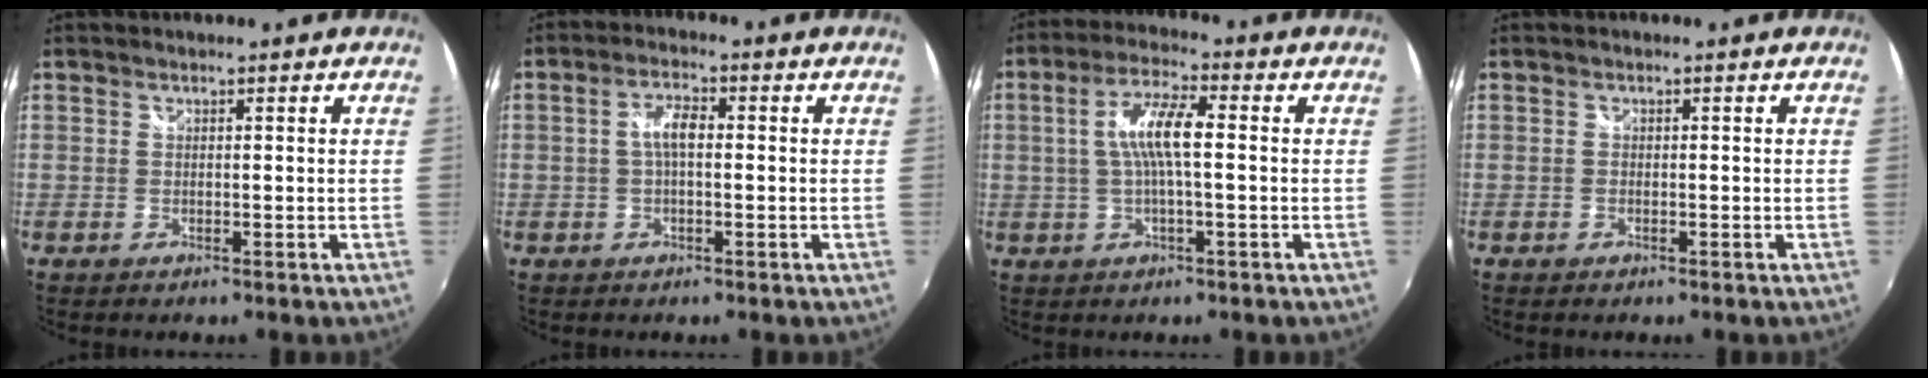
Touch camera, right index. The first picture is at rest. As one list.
[{"total": 3.8, "force": [-0.1, 1.4, 3.5], "torque": [-0.069, 0.010, -0.003]}, {"total": 7.8, "force": [0.2, 1.4, 7.6], "torque": [-0.150, 0.010, 0.005]}, {"total": 0.8, "force": [-0.5, 0.5, 0.2], "torque": [-0.003, -0.001, -0.009]}]